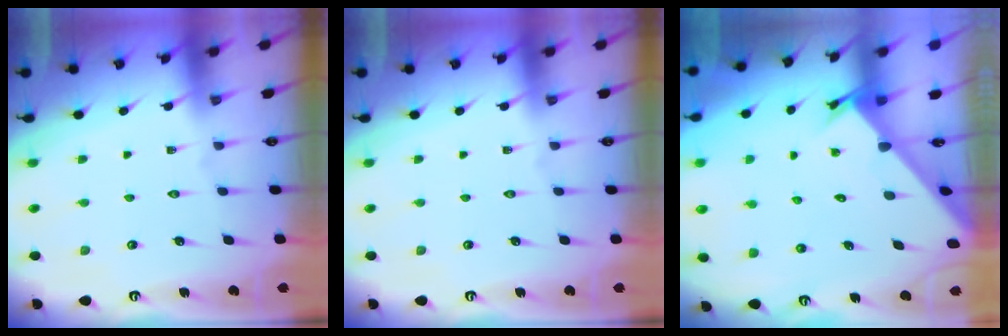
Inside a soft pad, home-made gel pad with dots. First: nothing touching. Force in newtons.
{"total": 0.0}
{"total": 2.8, "press": 2.8, "slide": 0.3}